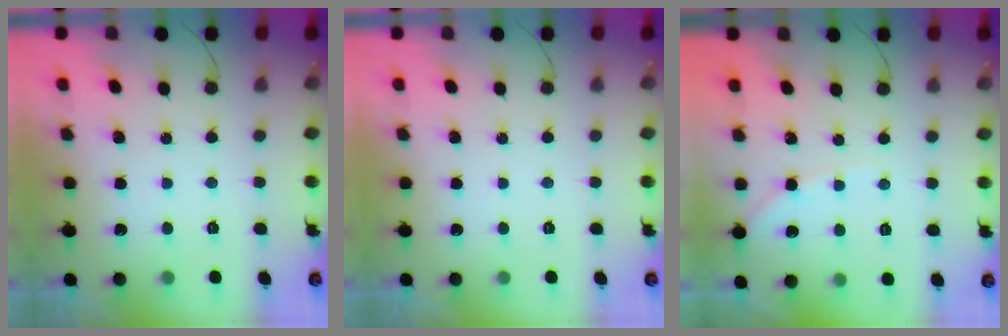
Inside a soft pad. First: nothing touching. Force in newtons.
{"total": 0.0}
{"total": 4.6, "press": 4.6, "slide": 0.5}